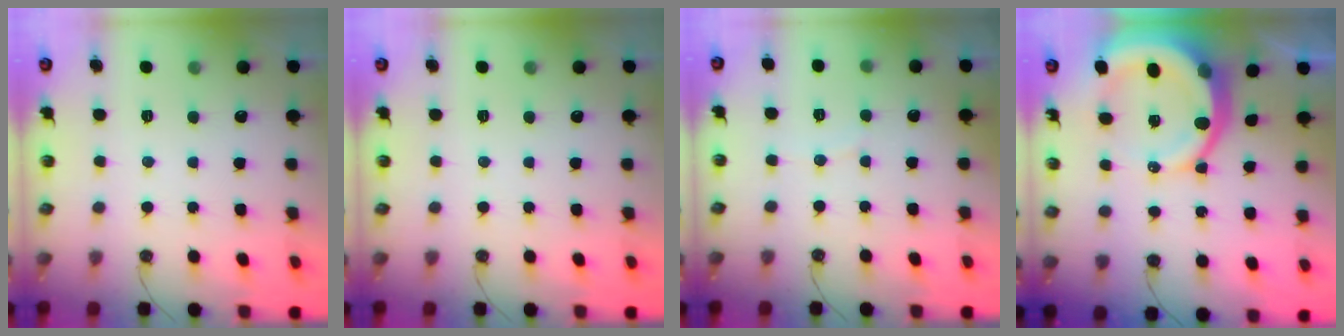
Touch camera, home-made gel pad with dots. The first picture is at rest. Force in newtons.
{"total": 0.0}
{"total": 2.8, "press": 2.8, "slide": 0.4}
{"total": 14.5, "press": 14.4, "slide": 1.7}